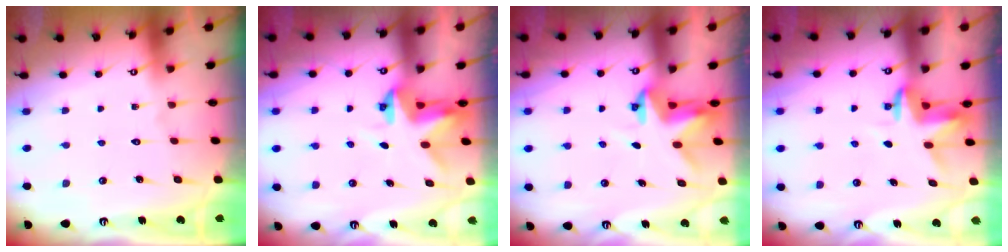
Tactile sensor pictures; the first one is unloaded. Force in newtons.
{"total": 3.9, "press": 3.9, "slide": 0.2}
{"total": 3.4, "press": 3.4, "slide": 0.1}
{"total": 3.5, "press": 3.5, "slide": 0.2}